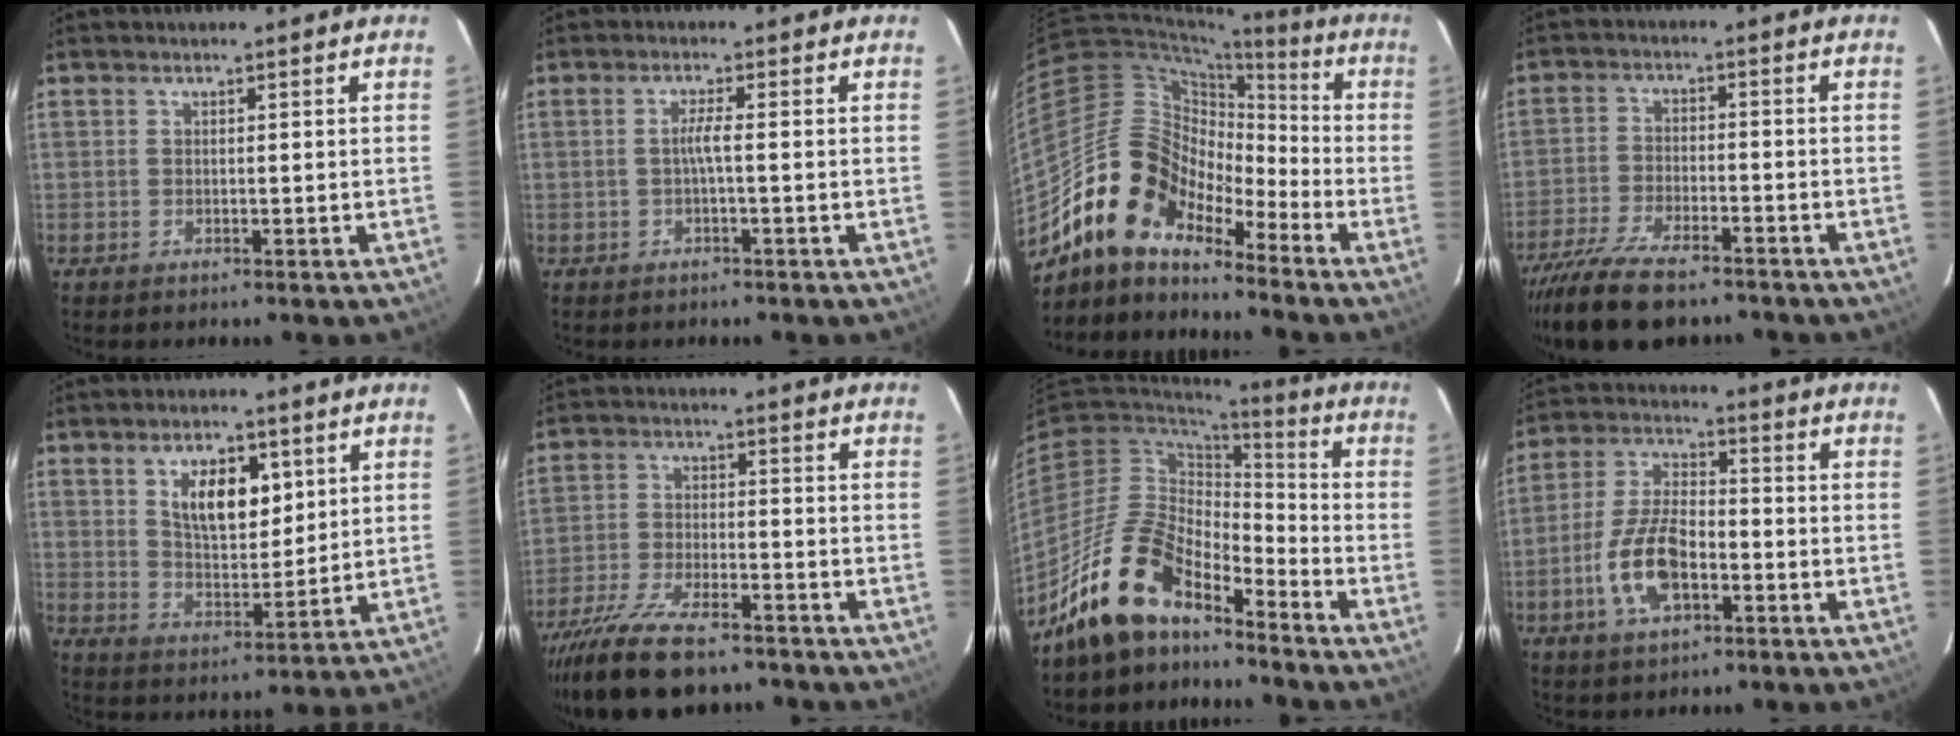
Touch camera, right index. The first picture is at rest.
{"total": 2.0, "force": [-0.6, -0.4, 1.8], "torque": [-0.034, 0.002, -0.012]}
{"total": 14.1, "force": [-11.4, 6.3, 5.5], "torque": [-0.094, 0.025, -0.225]}
{"total": 13.4, "force": [-10.8, 4.2, 6.8], "torque": [-0.156, -0.028, -0.191]}
{"total": 9.5, "force": [3.8, 4.7, 7.3], "torque": [-0.121, 0.005, 0.074]}
{"total": 16.0, "force": [-12.8, 5.0, 8.3], "torque": [-0.177, -0.032, -0.221]}
{"total": 14.6, "force": [-11.3, 6.3, 6.9], "torque": [-0.146, 0.011, -0.208]}
{"total": 11.6, "force": [-4.4, 5.4, 9.2], "torque": [-0.198, 0.004, -0.080]}